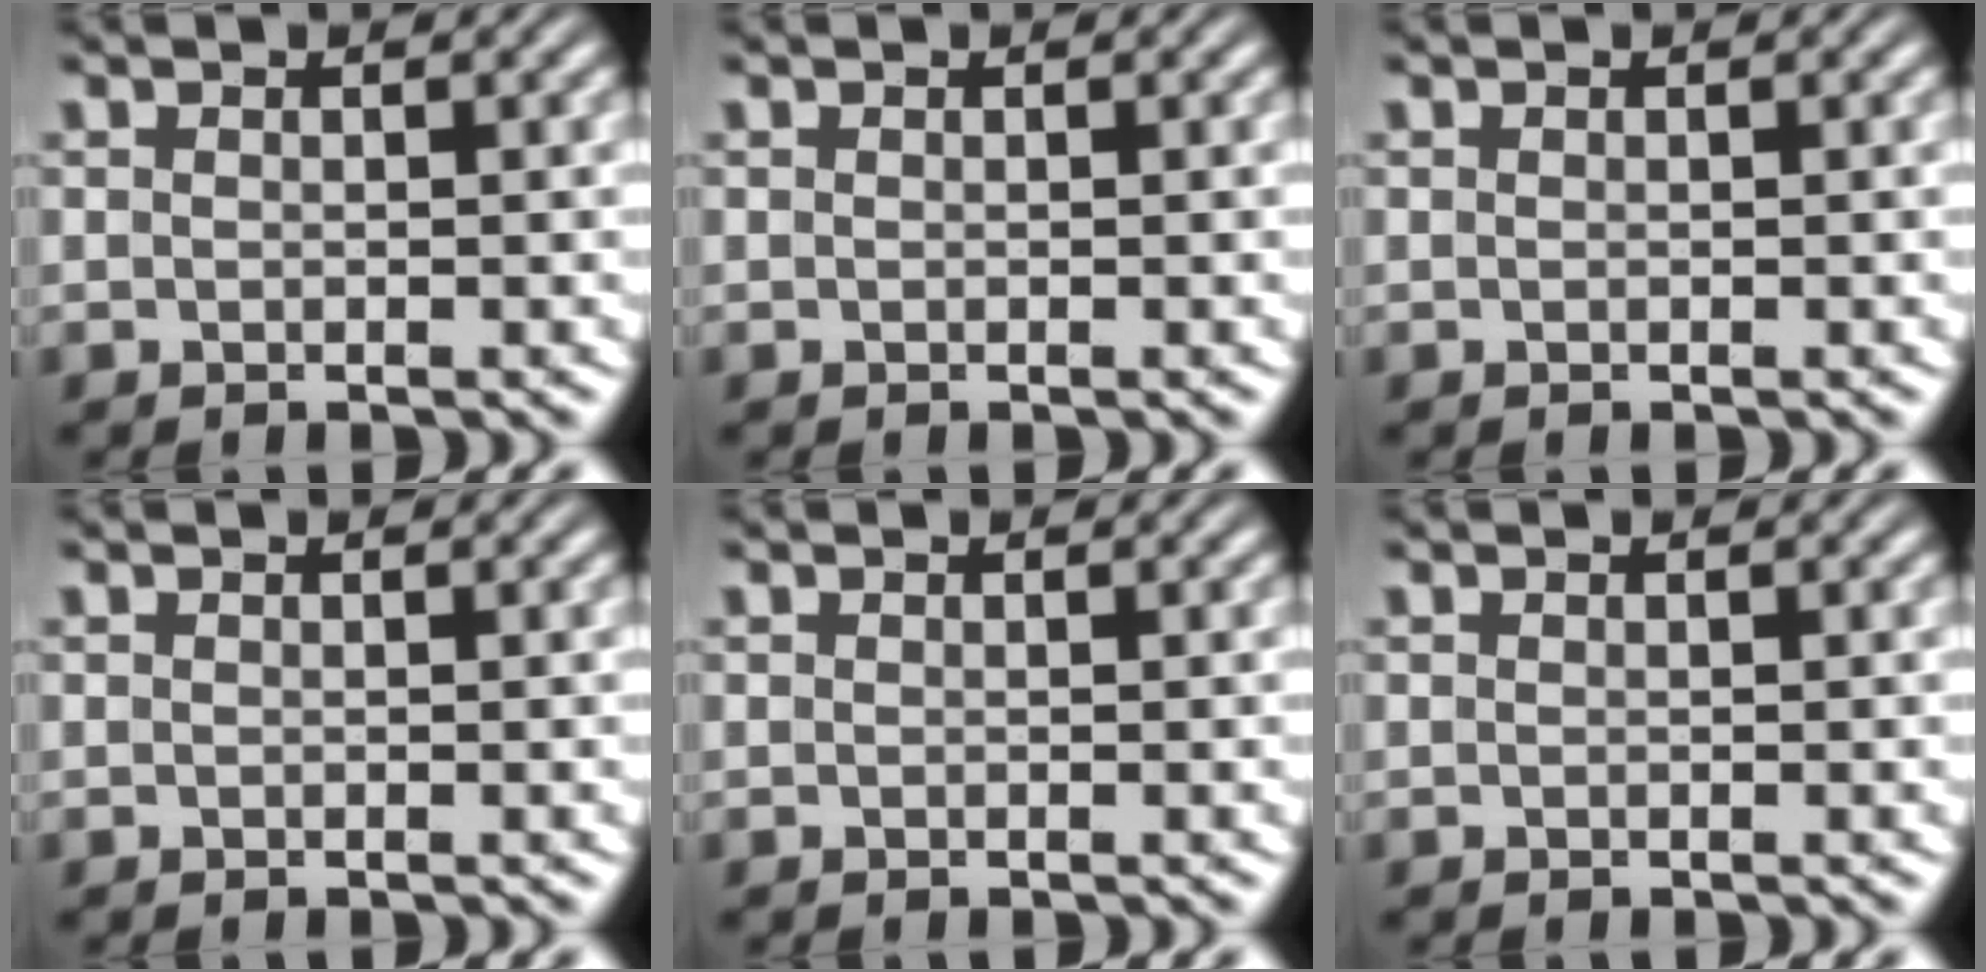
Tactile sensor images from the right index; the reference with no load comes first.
{"total": 0.0}
{"total": 0.0}
{"total": 0.0}
{"total": 0.0}
{"total": 0.0}